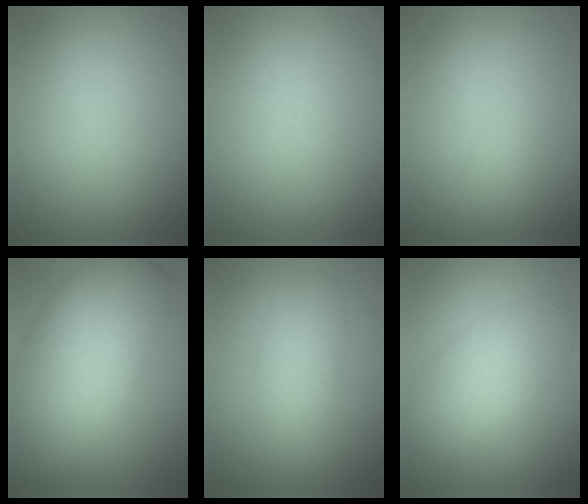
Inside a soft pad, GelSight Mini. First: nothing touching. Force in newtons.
{"total": 0.0}
{"total": 1.2, "press": 1.2, "slide": 0.0}
{"total": 11.4, "press": 11.4, "slide": 0.6}
{"total": 3.0, "press": 3.0, "slide": 0.1}
{"total": 4.5, "press": 4.5, "slide": 0.1}